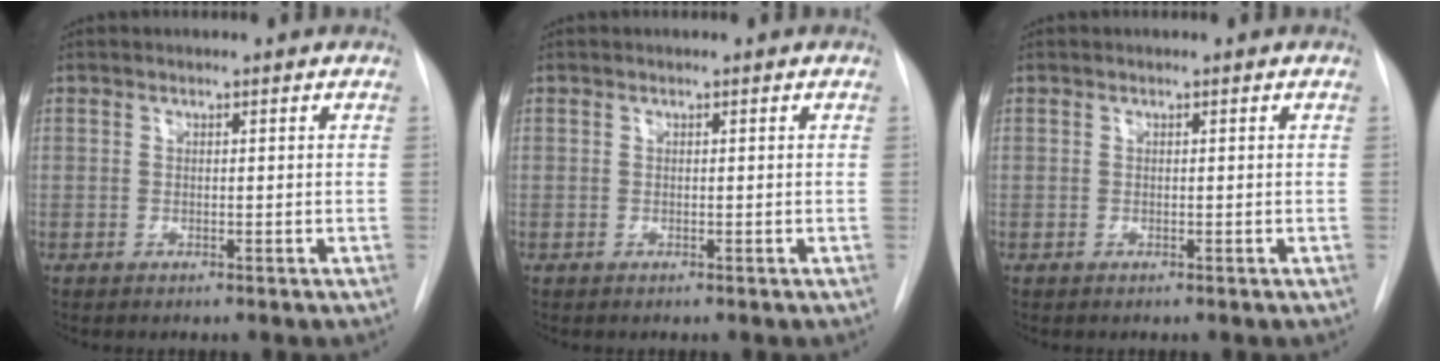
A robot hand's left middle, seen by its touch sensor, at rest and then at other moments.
{"total": 0.0}
{"total": 0.0}